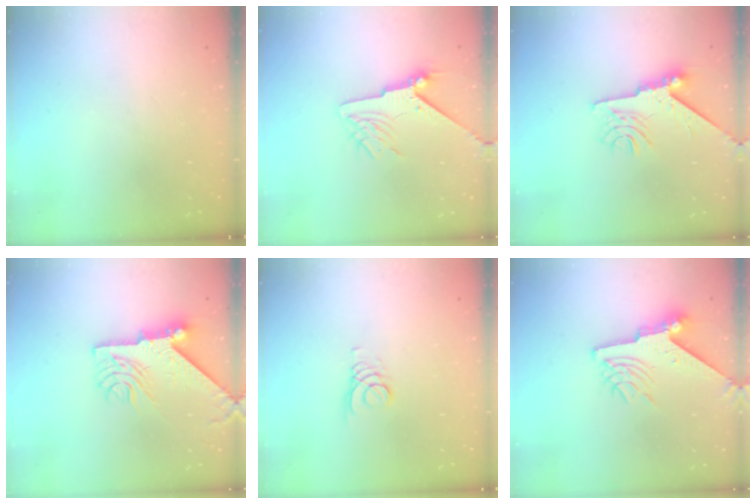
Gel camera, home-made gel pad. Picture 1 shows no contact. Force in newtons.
{"total": 7.3, "press": 7.2, "slide": 1.1}
{"total": 11.5, "press": 11.4, "slide": 1.2}
{"total": 10.2, "press": 10.1, "slide": 1.0}
{"total": 2.1, "press": 2.1, "slide": 0.1}
{"total": 9.2, "press": 9.1, "slide": 1.1}